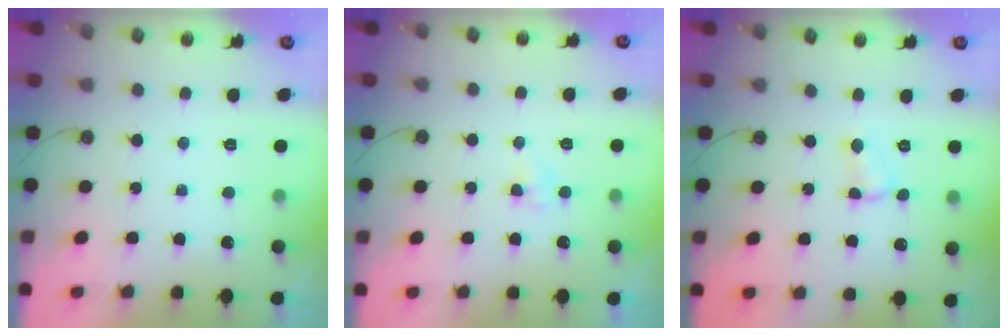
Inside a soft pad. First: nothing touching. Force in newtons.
{"total": 4.3, "press": 2.3, "slide": 3.6}
{"total": 3.5, "press": 3.5, "slide": 0.4}